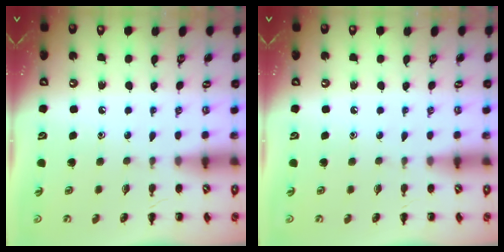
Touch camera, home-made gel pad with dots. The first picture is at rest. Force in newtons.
{"total": 0.0}